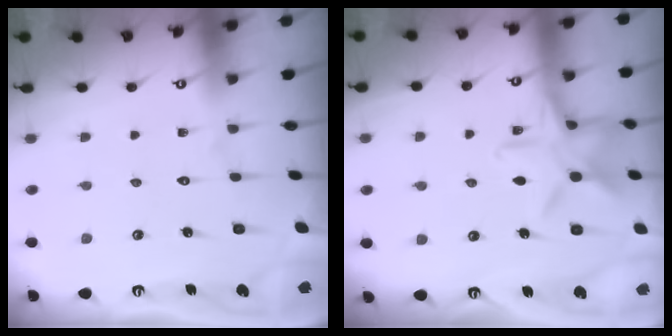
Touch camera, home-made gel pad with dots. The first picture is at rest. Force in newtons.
{"total": 12.8, "press": 12.8, "slide": 0.8}